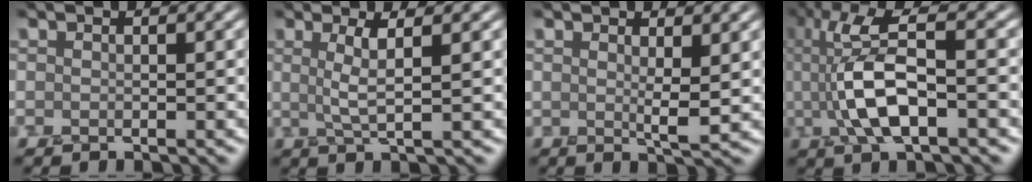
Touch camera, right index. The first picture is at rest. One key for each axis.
{"total": 3.0, "fx": 0.9, "fy": 0.6, "fz": 2.9, "tx": -0.050, "ty": -0.001, "tz": 0.016}
{"total": 2.2, "fx": 0.9, "fy": 0.5, "fz": 2.0, "tx": -0.035, "ty": -0.008, "tz": 0.016}
{"total": 8.1, "fx": 0.2, "fy": 2.7, "fz": 7.6, "tx": -0.155, "ty": 0.006, "tz": 0.002}